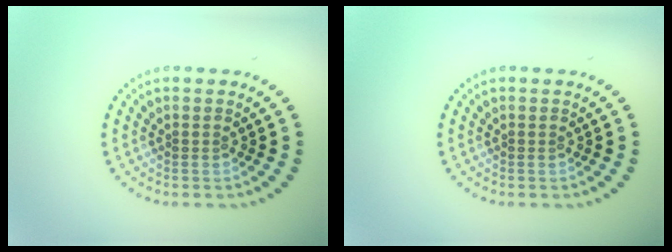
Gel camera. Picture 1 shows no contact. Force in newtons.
{"total": 0.0}